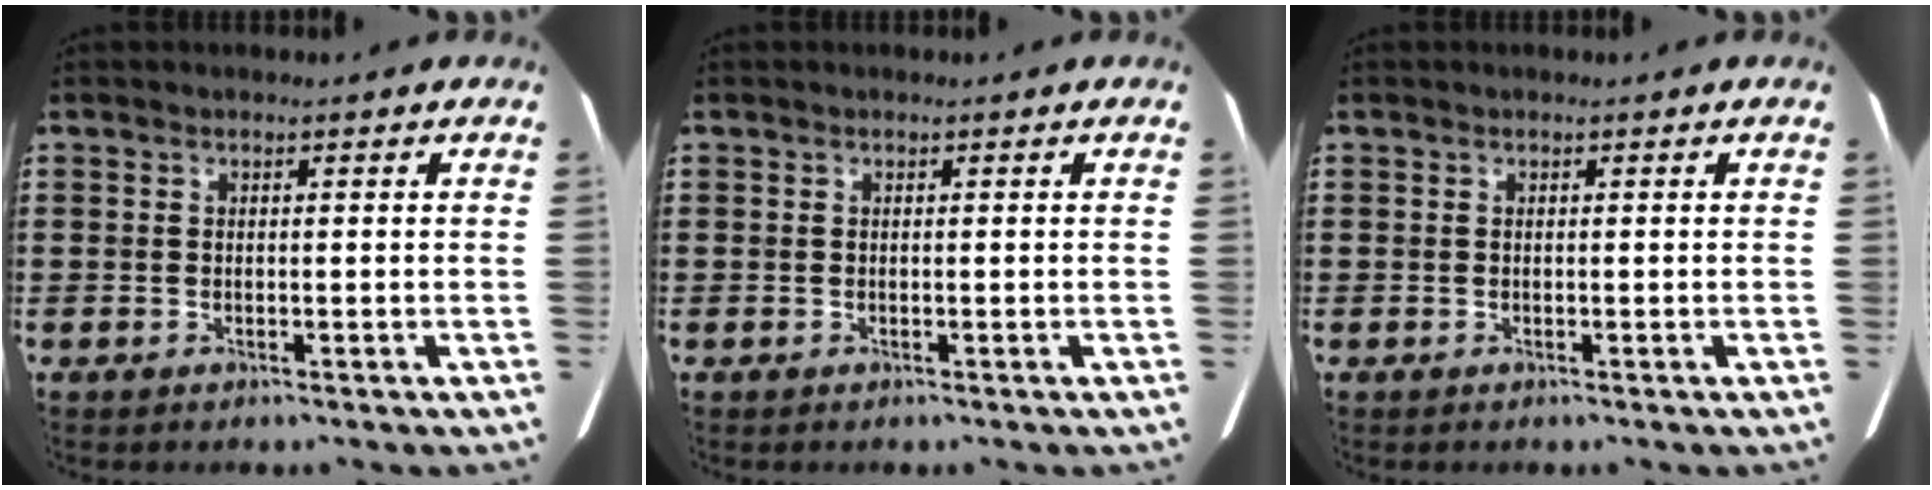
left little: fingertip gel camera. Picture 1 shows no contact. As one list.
[{"total": 0.0}, {"total": 0.0}]